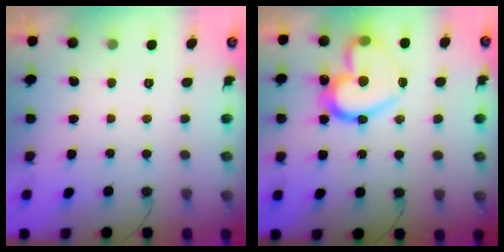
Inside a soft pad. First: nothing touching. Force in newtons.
{"total": 21.3, "press": 21.1, "slide": 2.6}